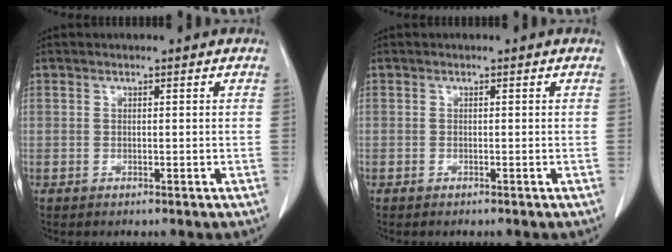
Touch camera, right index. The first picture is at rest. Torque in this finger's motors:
{"motor_torque": [0.02, -0.02, -0.01, 0.00]}